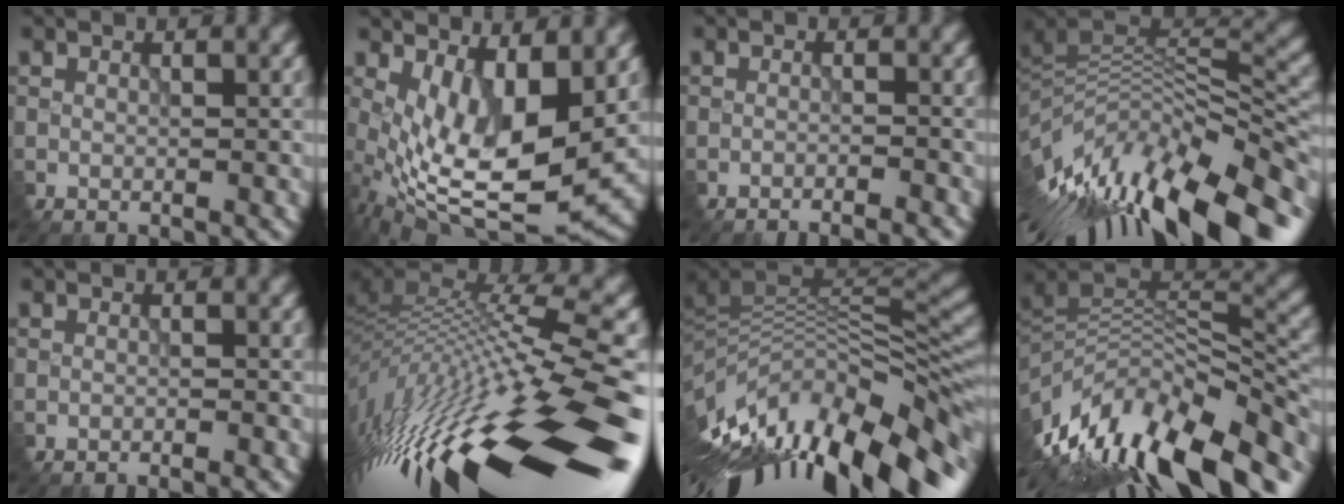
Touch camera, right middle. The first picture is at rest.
{"total": 9.0, "force": [1.8, 3.6, 8.1], "torque": [-0.179, -0.033, 0.040]}
{"total": 3.7, "force": [-3.7, 0.2, 0.2], "torque": [-0.012, 0.001, -0.050]}
{"total": 14.0, "force": [-6.0, 5.3, 11.5], "torque": [-0.215, -0.007, -0.087]}
{"total": 1.7, "force": [-1.7, -0.1, 0.1], "torque": [-0.011, -0.002, -0.026]}
{"total": 16.4, "force": [-3.6, 3.5, 15.6], "torque": [-0.284, -0.019, -0.049]}
{"total": 13.6, "force": [-4.9, 5.5, 11.4], "torque": [-0.214, 0.000, -0.076]}
{"total": 12.3, "force": [-4.9, 5.3, 9.9], "torque": [-0.204, 0.006, -0.082]}